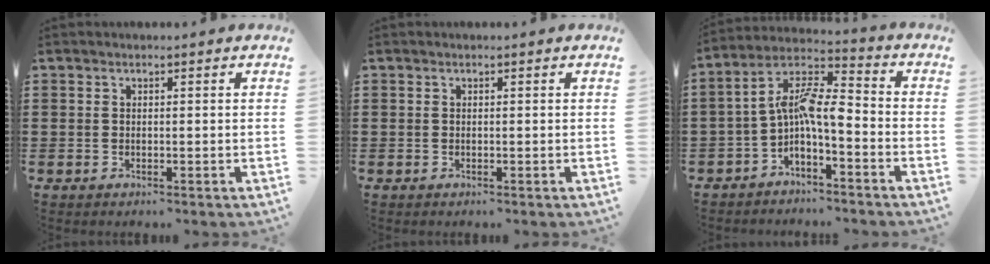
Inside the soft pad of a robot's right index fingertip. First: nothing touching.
{"total": 0.0}
{"total": 8.1, "force": [-1.1, 2.8, 7.6], "torque": [-0.161, -0.003, -0.027]}